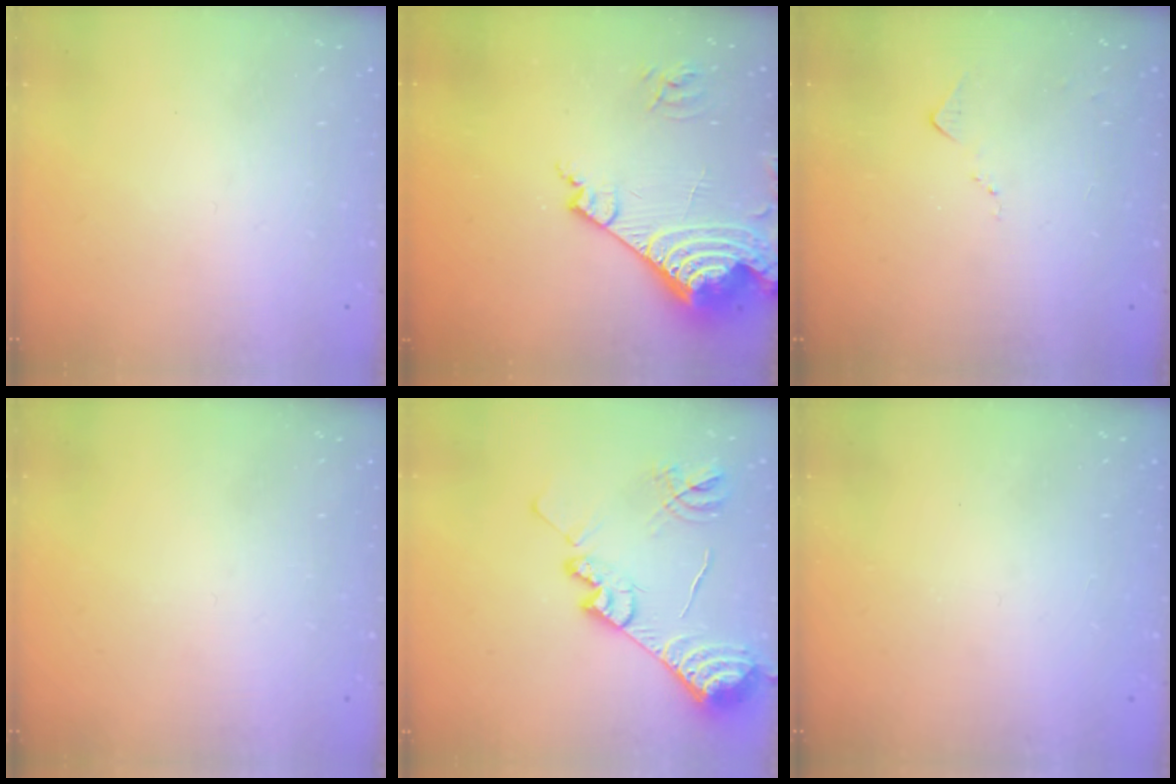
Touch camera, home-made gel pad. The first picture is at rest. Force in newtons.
{"total": 16.3, "press": 16.2, "slide": 1.9}
{"total": 6.5, "press": 6.4, "slide": 0.8}
{"total": 0.0}
{"total": 18.4, "press": 18.3, "slide": 1.5}
{"total": 1.5, "press": 1.2, "slide": 0.8}